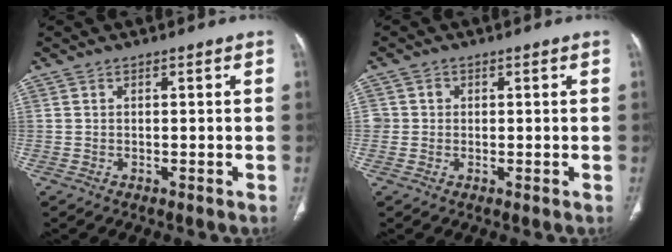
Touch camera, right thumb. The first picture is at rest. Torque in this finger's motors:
{"motor_torque": [0.16, 0.12, 0.34, 0.15, -0.03]}